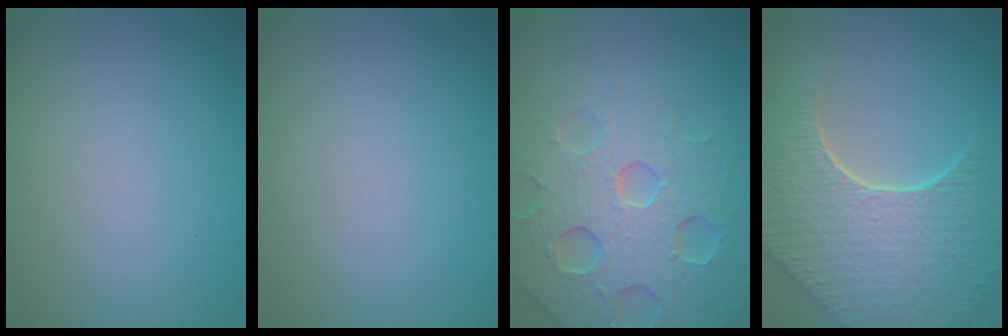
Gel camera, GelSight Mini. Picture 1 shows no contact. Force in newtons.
{"total": 0.0}
{"total": 7.3, "press": 7.2, "slide": 1.5}
{"total": 9.0, "press": 6.4, "slide": 6.4}